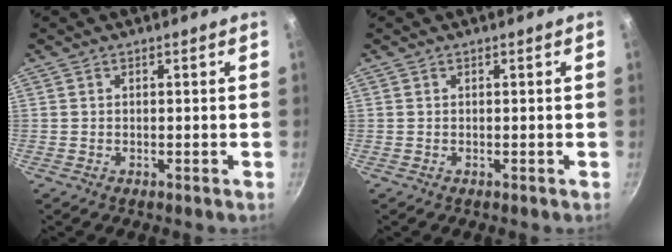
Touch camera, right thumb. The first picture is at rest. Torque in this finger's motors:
{"motor_torque": [-0.03, 0.03, -0.08, -0.04, 0.00]}